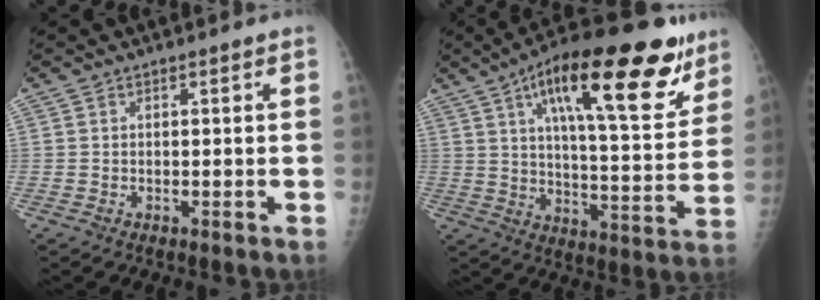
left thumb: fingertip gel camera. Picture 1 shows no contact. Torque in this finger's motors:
{"motor_torque": [0.35, 0.80, 1.65, -1.12, 0.45]}